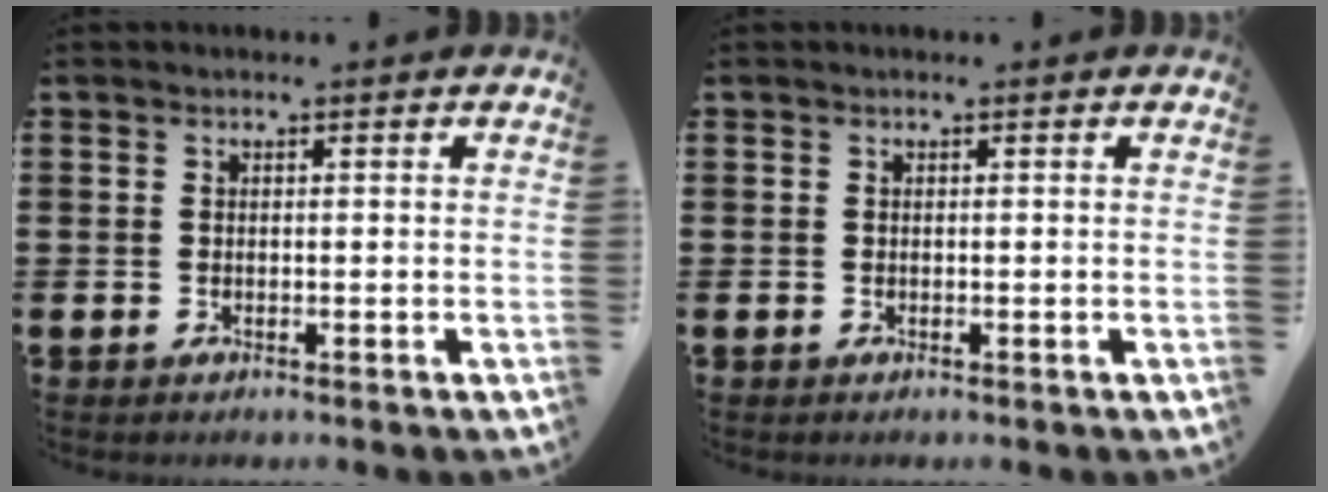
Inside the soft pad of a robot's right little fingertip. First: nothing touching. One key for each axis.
{"total": 0.0}